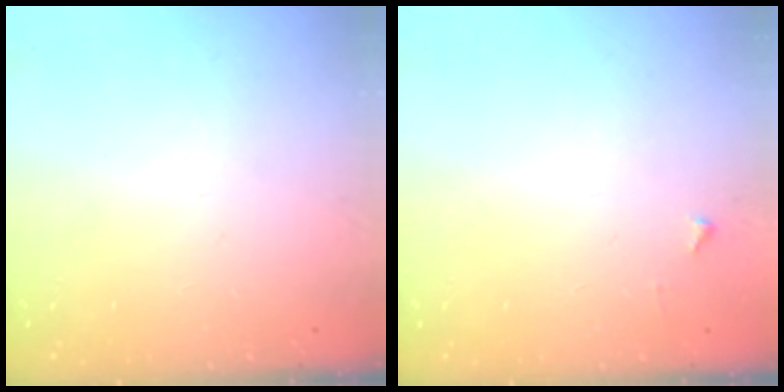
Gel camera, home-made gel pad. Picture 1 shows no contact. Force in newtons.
{"total": 3.2, "press": 3.2, "slide": 0.4}